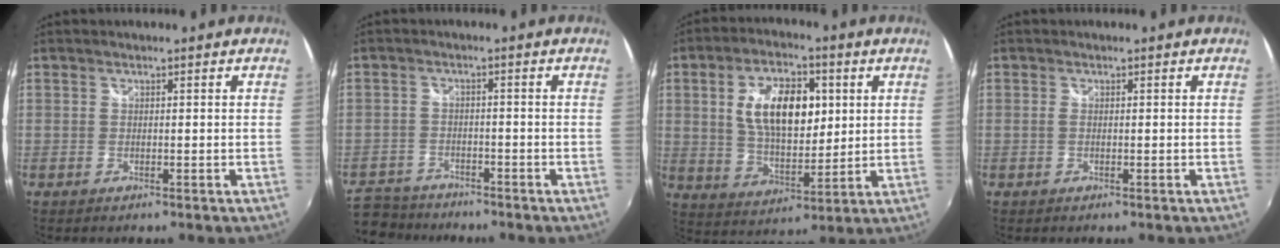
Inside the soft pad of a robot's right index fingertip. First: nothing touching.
{"total": 8.7, "force": [-7.3, 4.2, 1.7], "torque": [-0.066, 0.003, -0.130]}
{"total": 13.9, "force": [3.2, 7.3, 11.4], "torque": [-0.203, 0.011, 0.062]}
{"total": 0.7, "force": [0.0, 0.1, 0.7], "torque": [-0.016, 0.000, -0.003]}